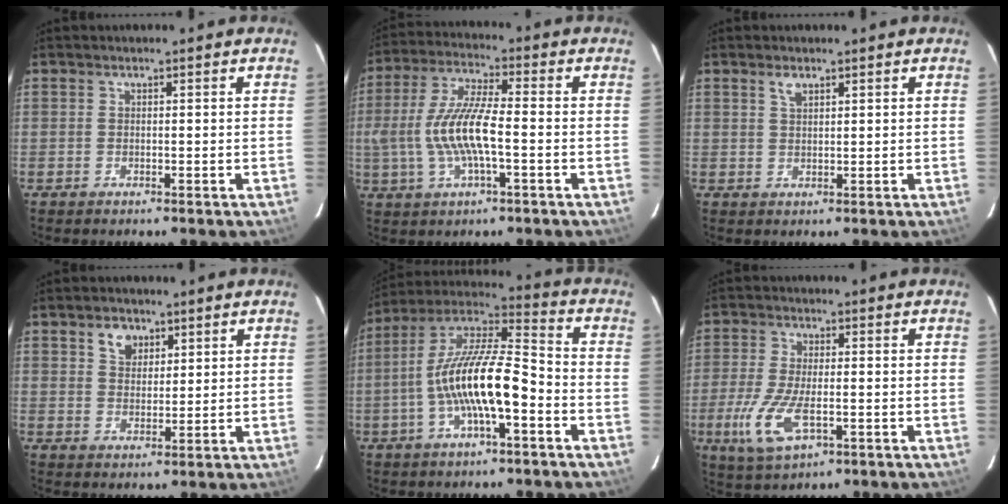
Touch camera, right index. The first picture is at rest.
{"total": 12.1, "force": [-2.0, 2.9, 11.5], "torque": [-0.237, 0.001, -0.037]}
{"total": 1.9, "force": [1.2, 0.9, 1.2], "torque": [-0.021, 0.005, 0.023]}
{"total": 4.4, "force": [2.4, 3.2, 1.8], "torque": [-0.022, 0.009, 0.045]}
{"total": 15.0, "force": [-4.5, 3.6, 13.9], "torque": [-0.263, 0.006, -0.088]}
{"total": 10.1, "force": [-3.4, 3.9, 8.7], "torque": [-0.191, -0.019, -0.061]}